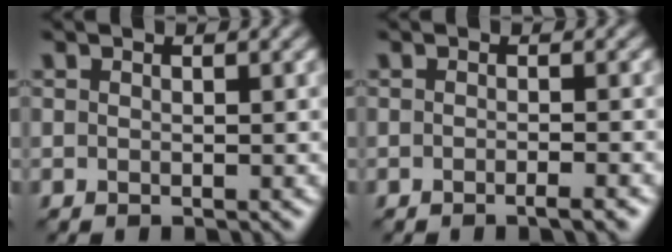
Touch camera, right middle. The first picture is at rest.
{"total": 1.7, "force": [-0.9, 0.3, 1.3], "torque": [-0.012, 0.001, -0.017]}